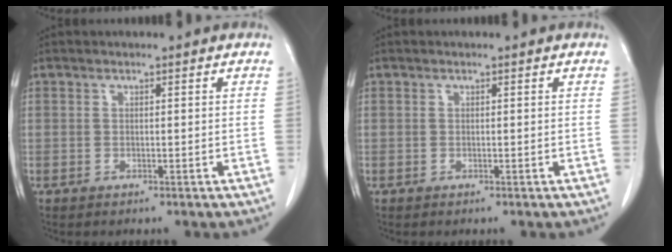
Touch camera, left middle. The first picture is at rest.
{"total": 0.0}